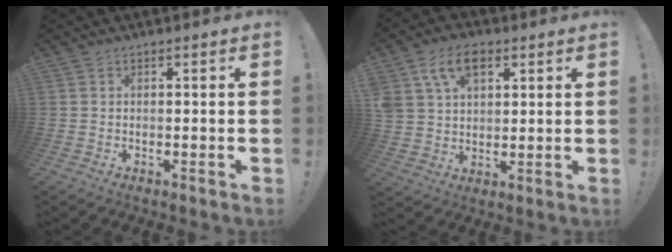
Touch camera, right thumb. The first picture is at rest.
{"total": 11.5, "force": [5.6, 7.7, 6.4], "torque": [-0.113, -0.006, 0.111]}